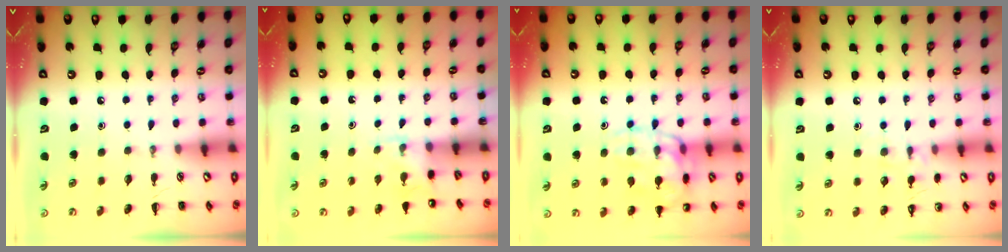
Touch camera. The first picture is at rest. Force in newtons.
{"total": 3.9, "press": 3.7, "slide": 1.3}
{"total": 15.7, "press": 15.6, "slide": 1.4}
{"total": 7.7, "press": 7.5, "slide": 1.9}